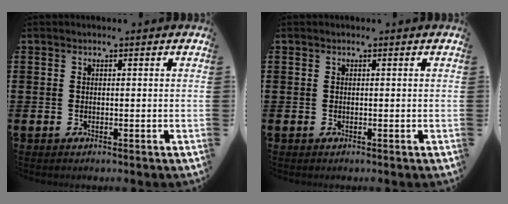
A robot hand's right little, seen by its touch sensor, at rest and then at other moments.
{"total": 0.0}